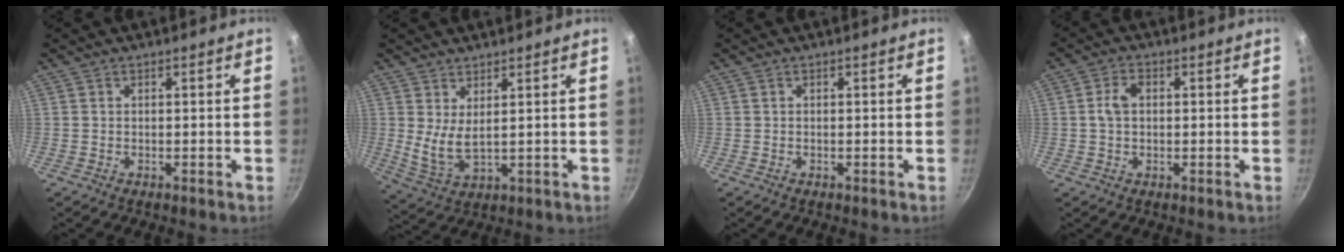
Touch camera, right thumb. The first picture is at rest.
{"total": 5.7, "force": [2.1, 2.4, 4.7], "torque": [-0.083, -0.034, 0.049]}
{"total": 0.0}
{"total": 4.1, "force": [0.4, 2.8, 3.0], "torque": [-0.052, 0.011, 0.002]}